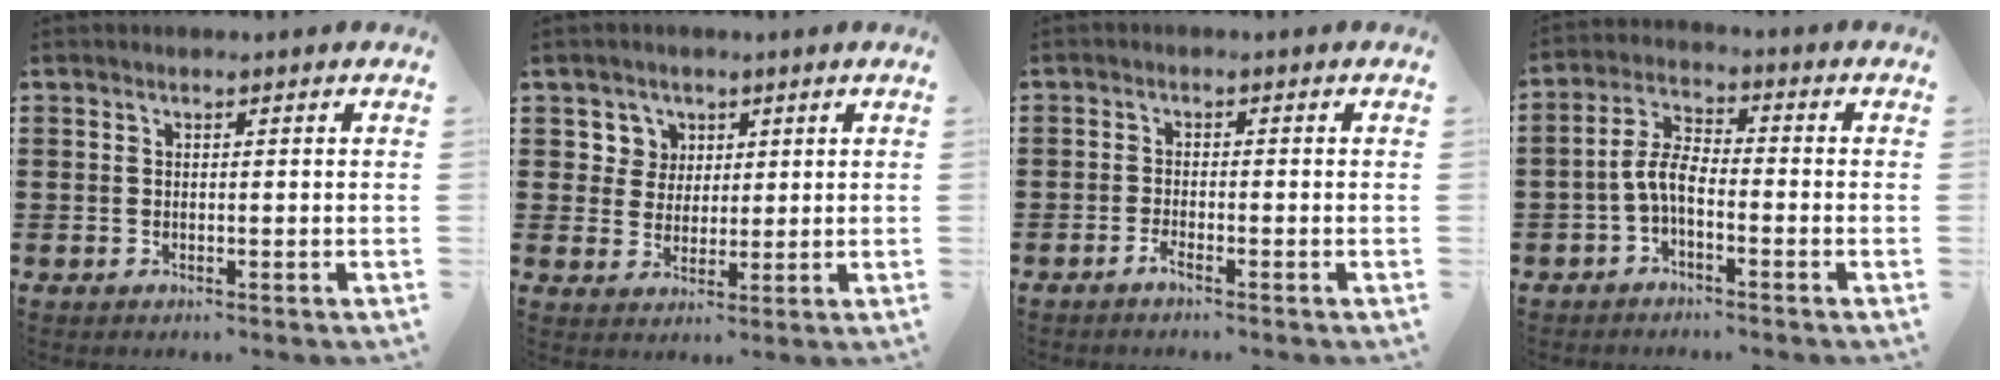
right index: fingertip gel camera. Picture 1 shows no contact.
{"total": 4.3, "force": [2.0, 3.7, 0.3], "torque": [-0.019, 0.012, 0.035]}
{"total": 1.5, "force": [-1.3, -0.1, 0.9], "torque": [-0.018, -0.006, -0.021]}
{"total": 5.0, "force": [-1.9, 2.0, 4.2], "torque": [-0.104, 0.002, -0.044]}